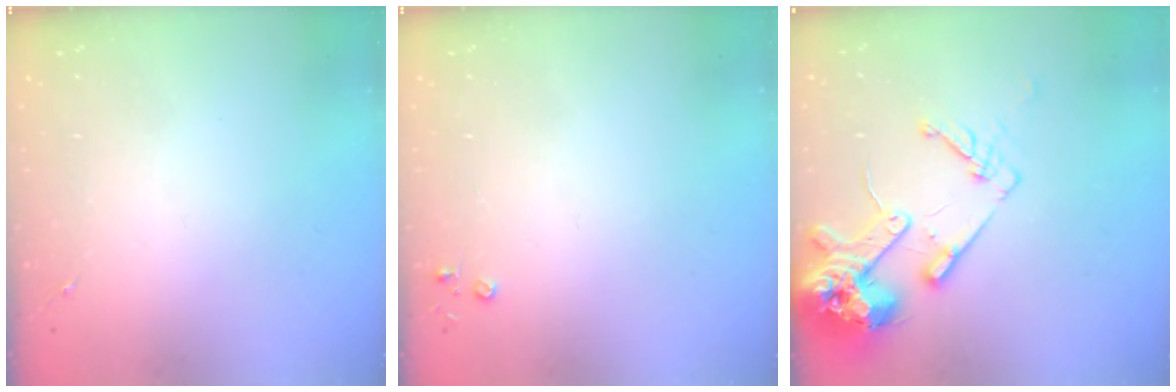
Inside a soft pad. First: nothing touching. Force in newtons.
{"total": 2.8, "press": 2.8, "slide": 0.3}
{"total": 17.0, "press": 16.8, "slide": 2.4}